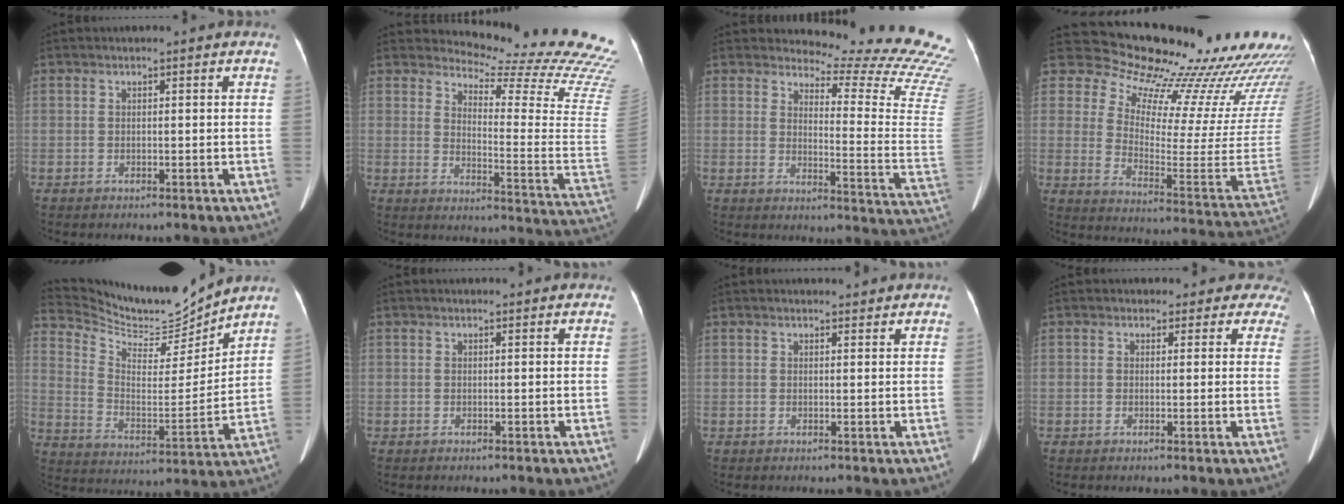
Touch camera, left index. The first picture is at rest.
{"total": 21.3, "force": [20.0, 0.5, 7.2], "torque": [-0.104, -0.159, 0.225]}
{"total": 17.5, "force": [17.0, -1.3, 3.6], "torque": [-0.047, -0.177, 0.181]}
{"total": 26.2, "force": [23.8, 5.0, 9.7], "torque": [-0.145, -0.110, 0.294]}
{"total": 14.0, "force": [13.9, 0.4, 2.0], "torque": [-0.056, -0.036, 0.237]}
{"total": 0.9, "force": [0.7, 0.6, -0.1], "torque": [0.000, 0.004, 0.006]}
{"total": 2.5, "force": [2.4, 0.5, 0.5], "torque": [-0.004, -0.004, 0.030]}
{"total": 6.9, "force": [5.5, 4.0, -1.0], "torque": [0.069, -0.015, 0.024]}